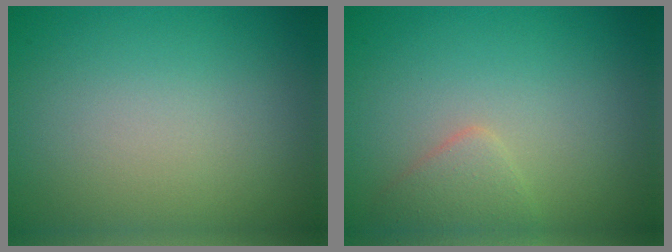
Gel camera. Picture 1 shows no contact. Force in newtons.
{"total": 1.7, "press": 1.7, "slide": 0.1}